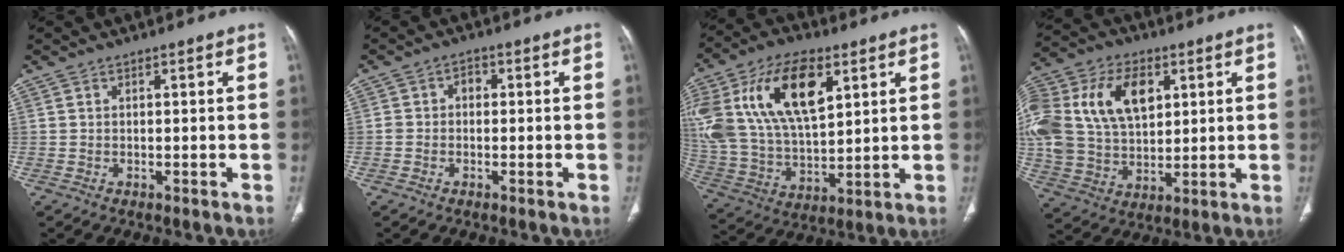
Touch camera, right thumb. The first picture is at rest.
{"total": 2.3, "force": [-0.1, 1.9, 1.3], "torque": [-0.010, 0.013, -0.007]}
{"total": 27.1, "force": [10.1, 14.4, 20.6], "torque": [-0.430, 0.003, 0.192]}
{"total": 26.1, "force": [7.4, 17.4, 17.9], "torque": [-0.396, 0.031, 0.146]}